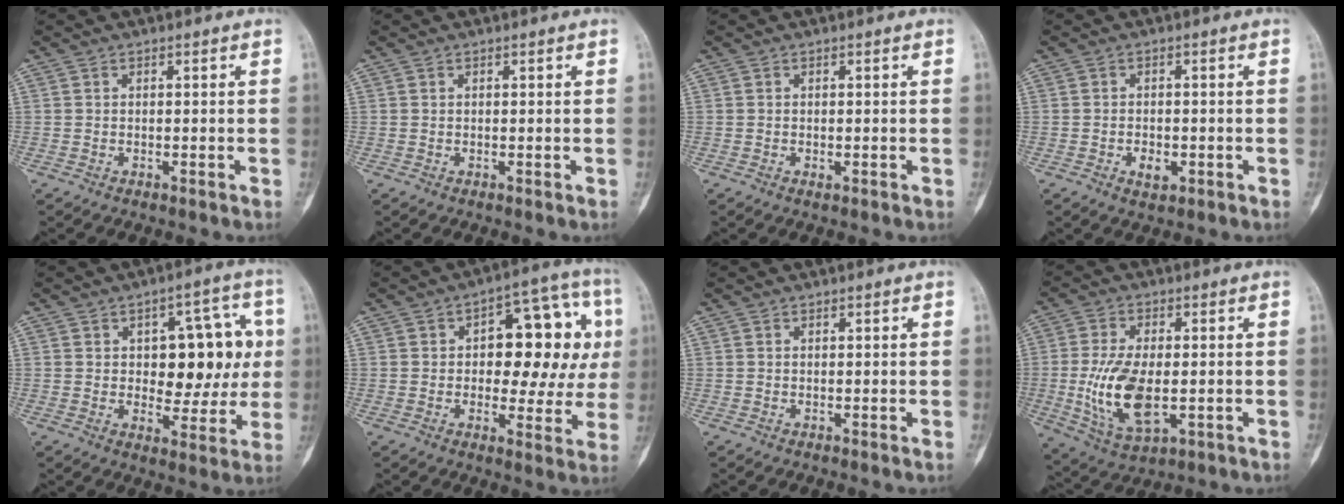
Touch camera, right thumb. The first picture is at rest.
{"total": 0.0}
{"total": 0.7, "force": [-0.3, 0.5, 0.4], "torque": [-0.001, 0.001, -0.005]}
{"total": 3.2, "force": [-1.3, 2.1, 2.1], "torque": [-0.021, 0.004, -0.017]}
{"total": 15.0, "force": [1.9, 8.4, 12.3], "torque": [-0.103, 0.018, 0.030]}
{"total": 18.5, "force": [2.6, 9.4, 15.7], "torque": [-0.153, 0.029, 0.032]}
{"total": 0.0}
{"total": 13.4, "force": [-1.8, 7.2, 11.2], "torque": [-0.213, -0.005, -0.020]}